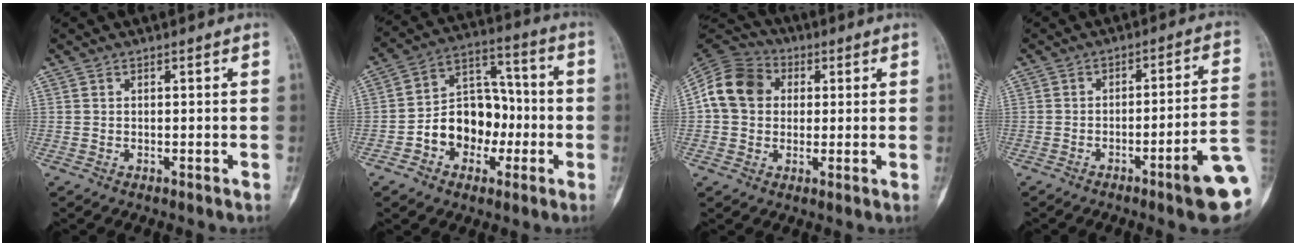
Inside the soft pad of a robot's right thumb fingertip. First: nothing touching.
{"total": 13.3, "force": [-3.4, 10.1, 8.0], "torque": [-0.081, 0.056, -0.060]}
{"total": 11.9, "force": [1.8, 9.8, 6.4], "torque": [-0.106, 0.022, 0.022]}
{"total": 11.5, "force": [-4.7, 0.7, 10.5], "torque": [-0.130, 0.026, -0.066]}